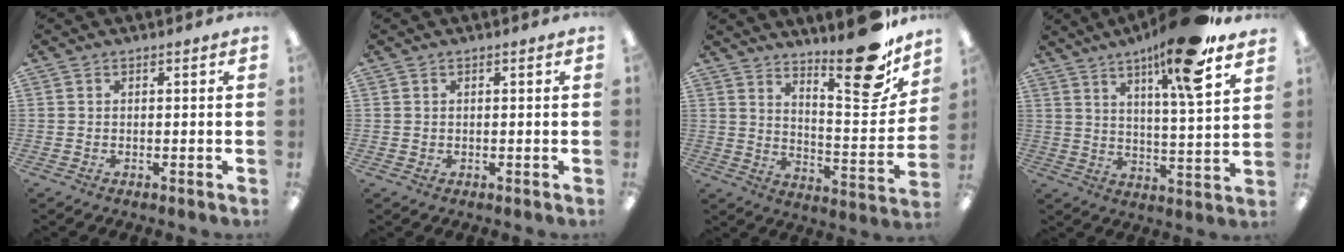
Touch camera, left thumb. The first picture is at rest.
{"total": 0.6, "force": [0.4, 0.5, 0.2], "torque": [-0.005, 0.005, 0.006]}
{"total": 18.0, "force": [13.7, 5.1, 10.4], "torque": [-0.122, -0.113, 0.218]}
{"total": 15.5, "force": [10.7, 1.5, 11.2], "torque": [-0.185, -0.053, 0.161]}